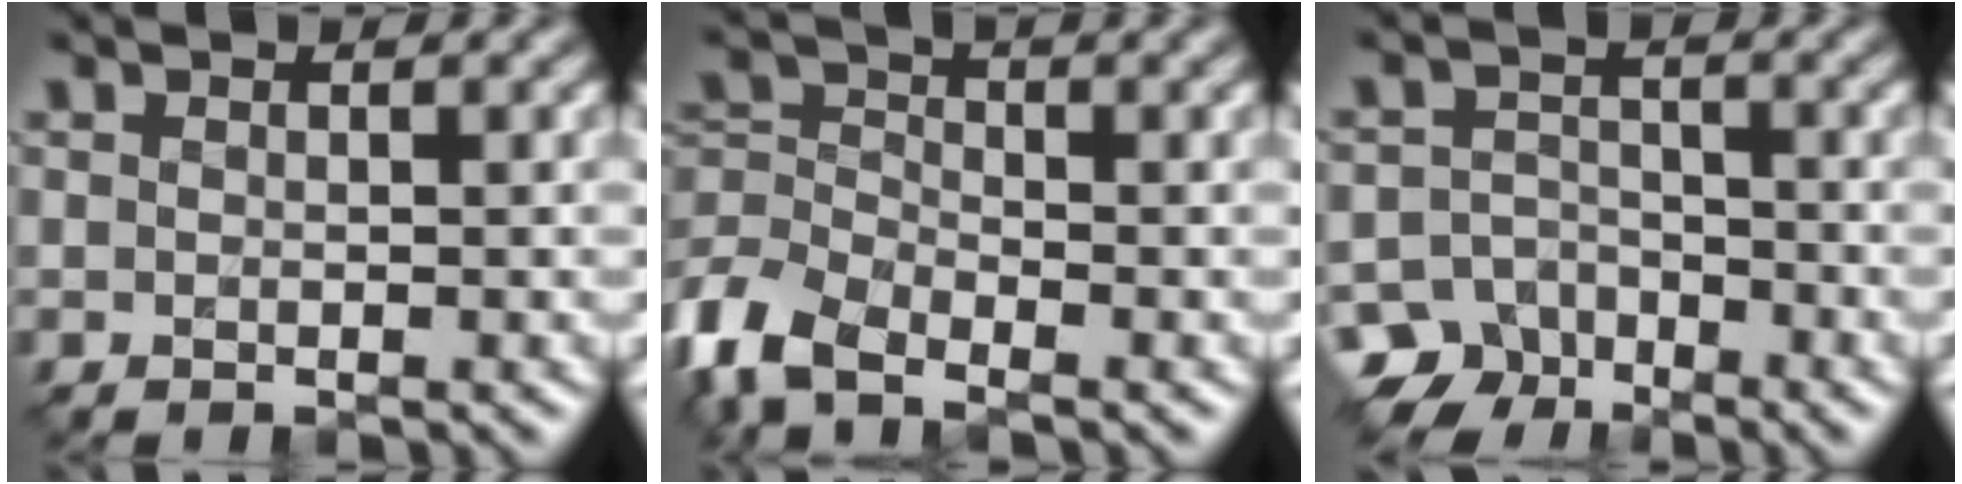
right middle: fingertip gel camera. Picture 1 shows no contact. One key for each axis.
{"total": 5.6, "fx": -3.8, "fy": 2.4, "fz": 3.3, "tx": -0.076, "ty": -0.003, "tz": -0.090}
{"total": 5.8, "fx": -4.3, "fy": 3.7, "fz": 1.2, "tx": -0.003, "ty": -0.005, "tz": -0.074}